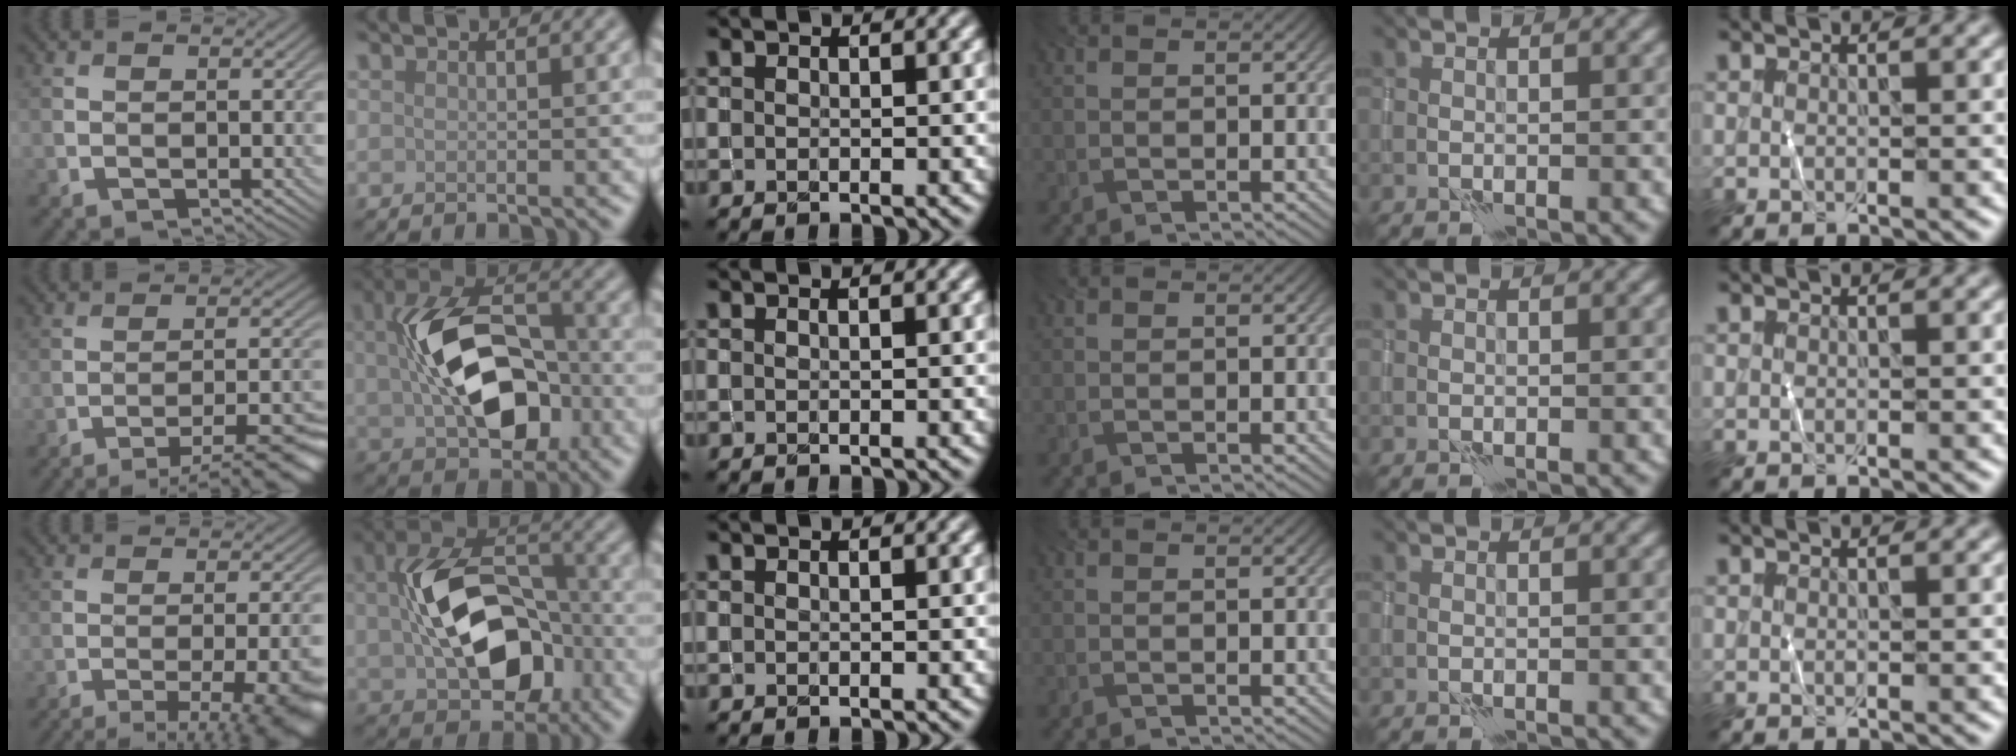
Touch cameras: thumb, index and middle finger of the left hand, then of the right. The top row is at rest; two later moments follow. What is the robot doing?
{"motion": "wrap", "object": "thread"}